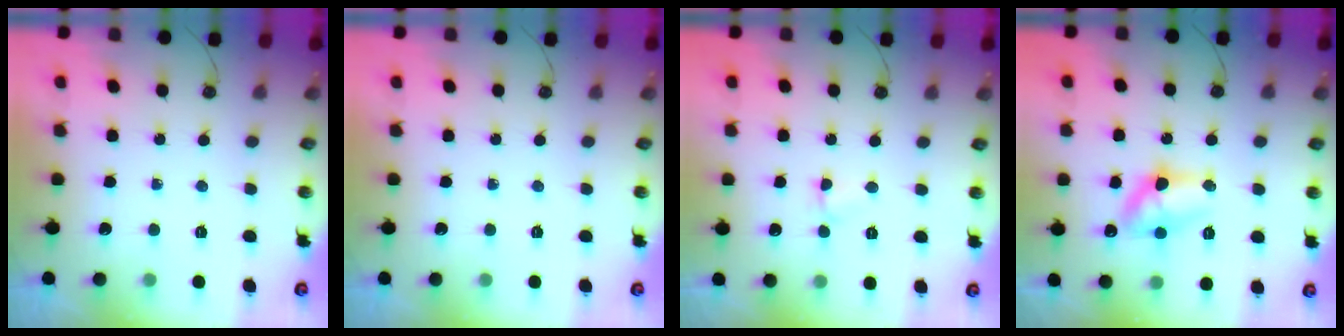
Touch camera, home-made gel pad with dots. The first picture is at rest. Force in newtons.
{"total": 0.0}
{"total": 2.7, "press": 2.6, "slide": 0.7}
{"total": 11.8, "press": 11.8, "slide": 0.9}